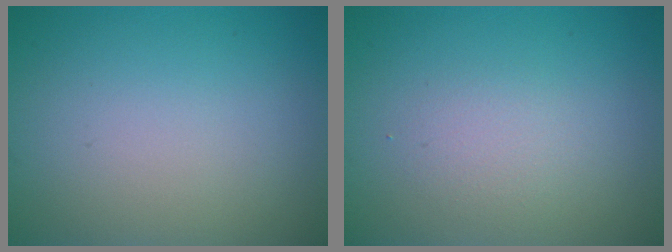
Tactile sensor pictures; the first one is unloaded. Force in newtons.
{"total": 1.6, "press": 1.6, "slide": 0.0}